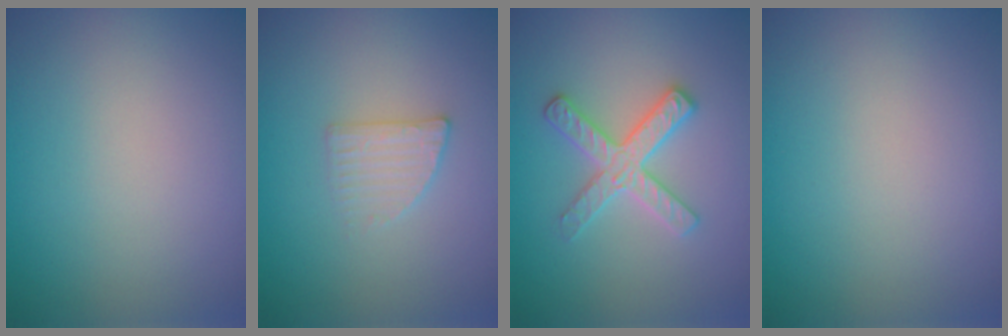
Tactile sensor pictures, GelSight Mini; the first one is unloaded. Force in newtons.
{"total": 1.9, "press": 1.9, "slide": 0.4}
{"total": 2.9, "press": 2.9, "slide": 0.5}
{"total": 0.0}